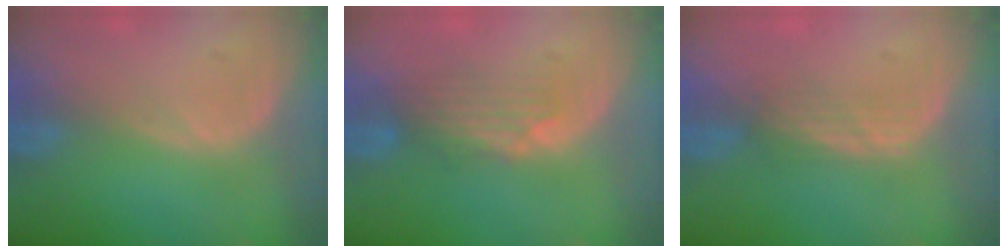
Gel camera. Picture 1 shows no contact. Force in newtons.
{"total": 3.9, "press": 3.7, "slide": 1.0}
{"total": 2.4, "press": 2.3, "slide": 0.8}